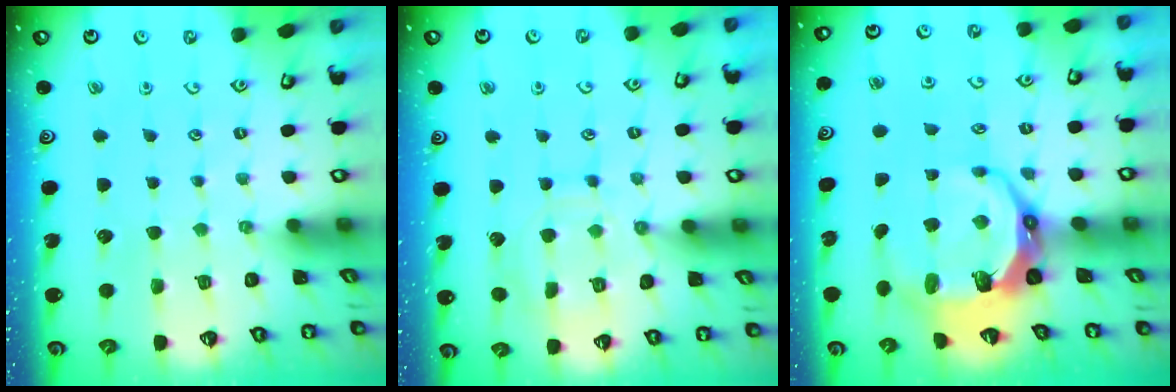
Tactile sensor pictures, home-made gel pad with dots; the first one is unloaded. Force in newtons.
{"total": 11.1, "press": 11.0, "slide": 0.7}
{"total": 12.1, "press": 10.8, "slide": 5.4}